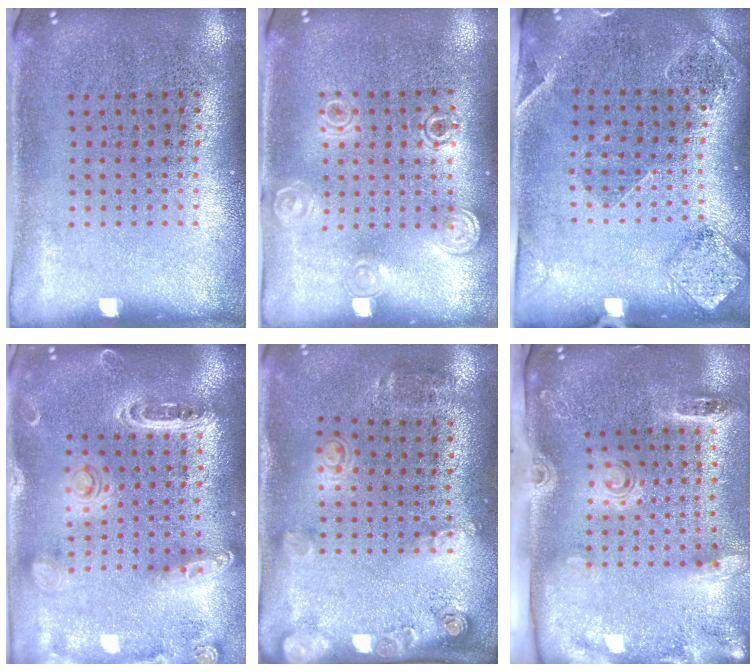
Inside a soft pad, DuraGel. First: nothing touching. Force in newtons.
{"total": 1.3, "press": 1.2, "slide": 0.4}
{"total": 1.5, "press": 1.5, "slide": 0.4}
{"total": 1.4, "press": 1.4, "slide": 0.0}
{"total": 1.9, "press": 1.3, "slide": 1.4}
{"total": 2.8, "press": 1.9, "slide": 2.1}